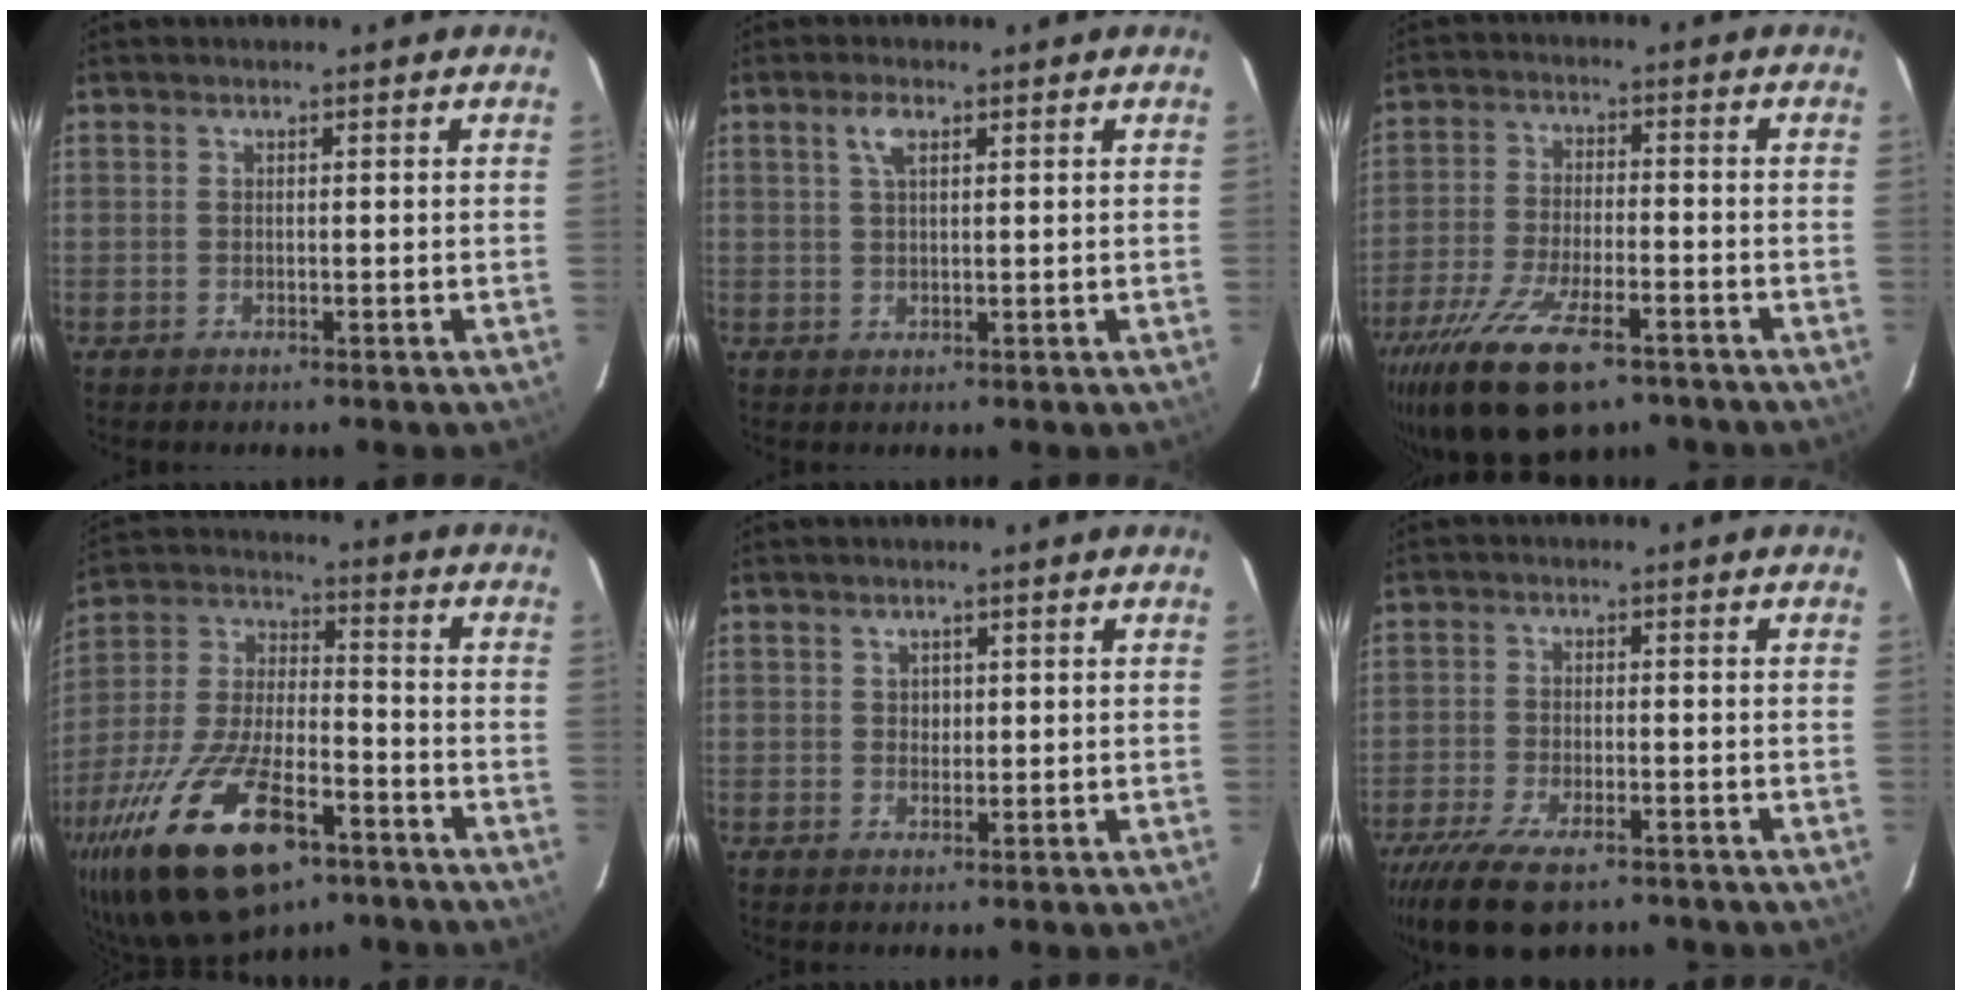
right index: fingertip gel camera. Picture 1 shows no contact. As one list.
[{"total": 2.8, "force": [1.4, 1.1, 2.2], "torque": [-0.045, 0.007, 0.026]}, {"total": 17.5, "force": [-11.4, 6.4, 11.7], "torque": [-0.244, -0.047, -0.198]}, {"total": 25.1, "force": [-14.5, 10.6, 17.6], "torque": [-0.363, -0.034, -0.244]}, {"total": 1.5, "force": [0.5, 1.4, 0.3], "torque": [-0.001, 0.005, 0.008]}, {"total": 12.8, "force": [-9.3, 4.6, 7.6], "torque": [-0.179, -0.039, -0.163]}]